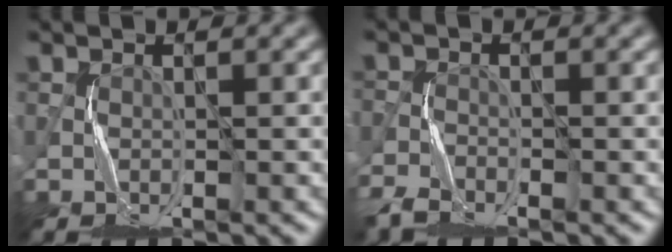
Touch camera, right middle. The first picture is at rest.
{"total": 3.2, "force": [-2.9, 1.0, 1.1], "torque": [-0.028, -0.008, -0.063]}